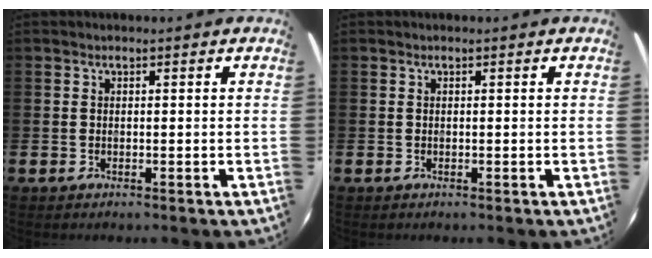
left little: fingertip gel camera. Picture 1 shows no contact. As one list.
[{"total": 0.0}]